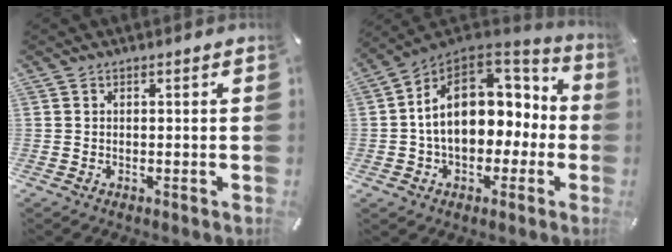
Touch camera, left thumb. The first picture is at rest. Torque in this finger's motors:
{"motor_torque": [2.39, 2.61, 1.04, -0.11, 0.75]}